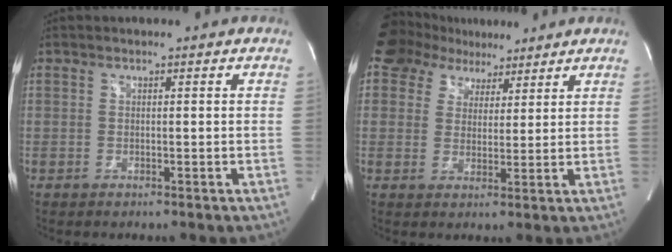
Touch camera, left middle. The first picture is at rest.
{"total": 9.6, "force": [7.4, 5.6, 2.3], "torque": [-0.050, 0.033, 0.123]}